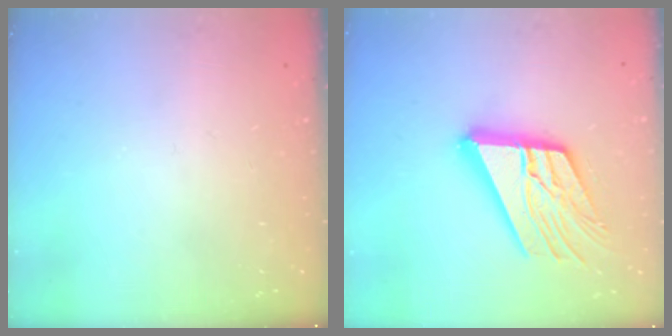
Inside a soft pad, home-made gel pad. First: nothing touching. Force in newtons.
{"total": 19.8, "press": 19.7, "slide": 2.3}